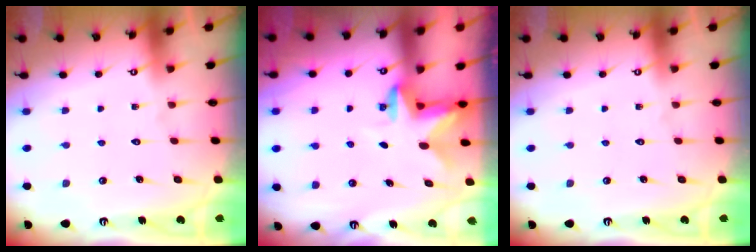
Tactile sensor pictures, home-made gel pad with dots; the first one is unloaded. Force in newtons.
{"total": 2.9, "press": 2.8, "slide": 0.6}
{"total": 0.0}